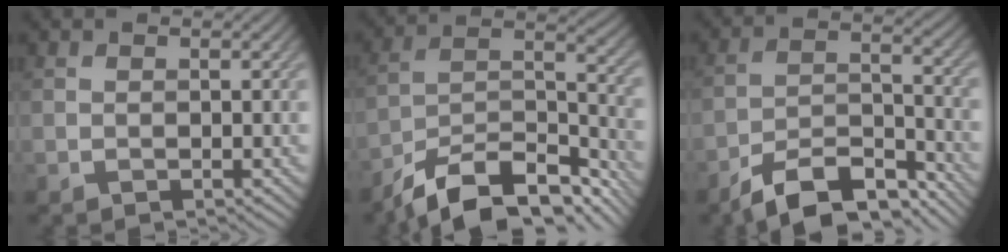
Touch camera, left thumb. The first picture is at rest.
{"total": 13.5, "force": [-10.5, 4.4, 7.2], "torque": [-0.143, -0.011, -0.183]}
{"total": 10.5, "force": [-8.6, 3.1, 5.3], "torque": [-0.089, -0.001, -0.158]}